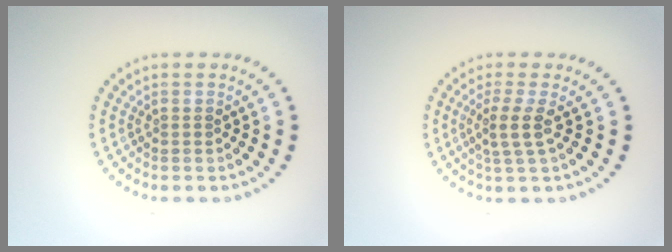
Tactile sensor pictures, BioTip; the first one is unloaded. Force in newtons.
{"total": 2.3, "press": 1.7, "slide": 1.5}